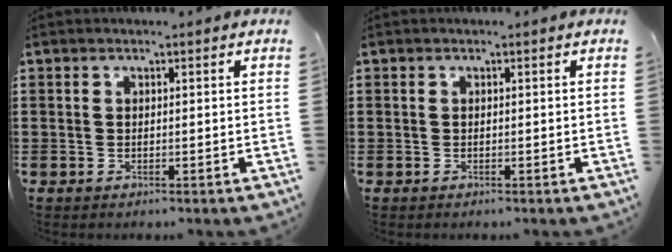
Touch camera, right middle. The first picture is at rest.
{"total": 0.0}